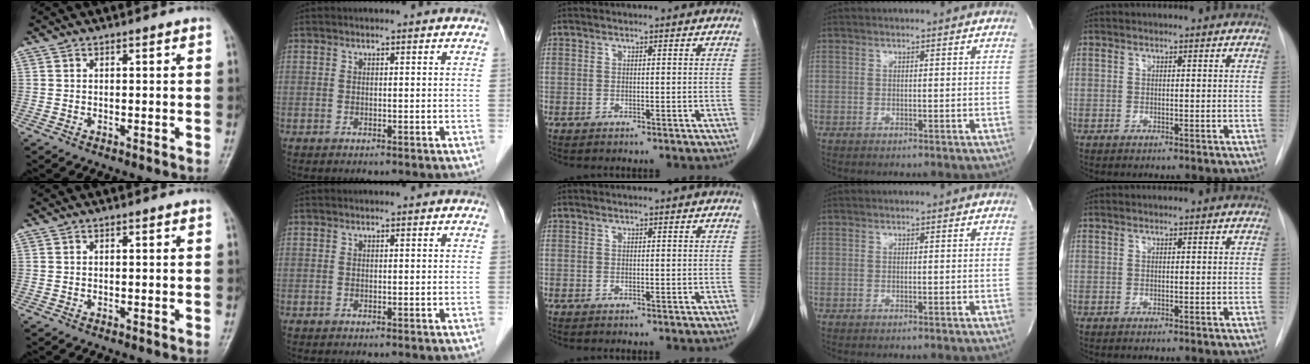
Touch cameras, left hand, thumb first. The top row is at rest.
{}